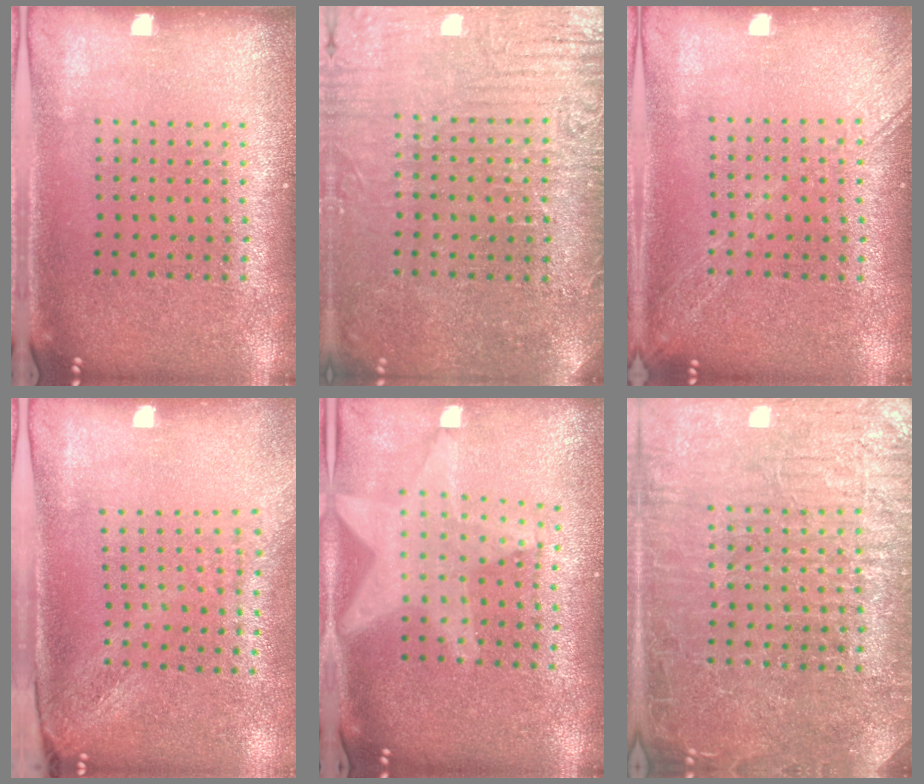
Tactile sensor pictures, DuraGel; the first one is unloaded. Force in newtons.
{"total": 3.8, "press": 3.6, "slide": 1.3}
{"total": 2.6, "press": 2.6, "slide": 0.3}
{"total": 2.1, "press": 1.7, "slide": 1.3}
{"total": 2.2, "press": 1.7, "slide": 1.3}
{"total": 6.8, "press": 6.8, "slide": 1.0}